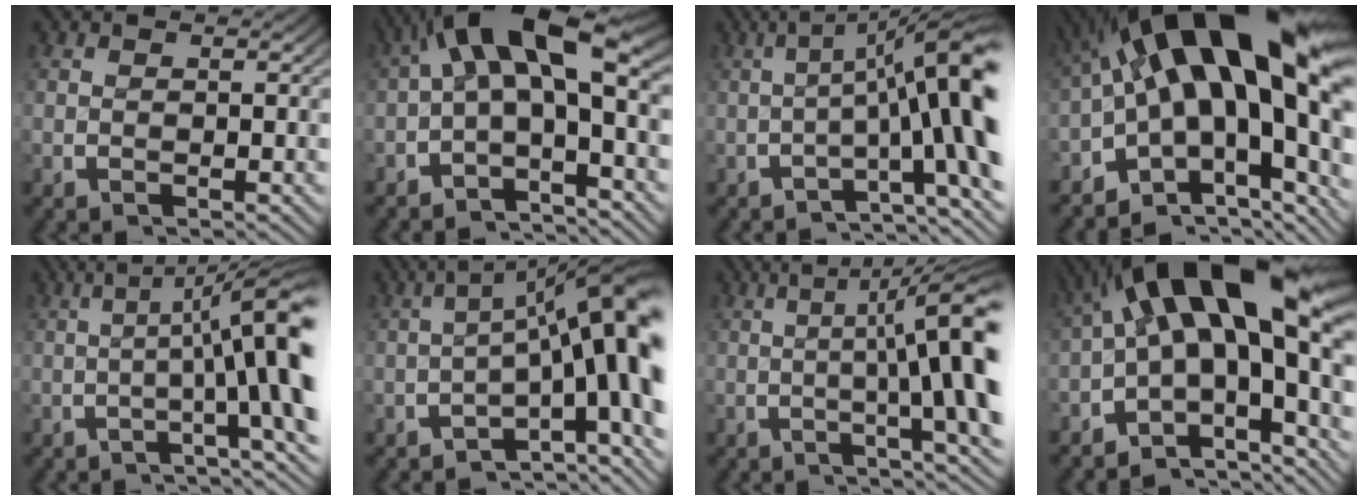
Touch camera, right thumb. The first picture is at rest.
{"total": 9.2, "force": [0.4, 5.3, 7.4], "torque": [-0.111, 0.015, -0.010]}
{"total": 10.7, "force": [0.4, 4.7, 9.6], "torque": [-0.117, 0.003, 0.002]}
{"total": 19.7, "force": [-0.5, 11.9, 15.7], "torque": [-0.270, -0.020, 0.000]}
{"total": 11.8, "force": [0.5, 5.0, 10.6], "torque": [-0.121, 0.000, 0.000]}
{"total": 12.6, "force": [-0.6, 6.5, 10.8], "torque": [-0.126, -0.010, -0.008]}
{"total": 12.5, "force": [1.5, 5.3, 11.2], "torque": [-0.130, 0.009, 0.010]}
{"total": 16.2, "force": [-1.0, 10.5, 12.4], "torque": [-0.227, -0.021, -0.017]}